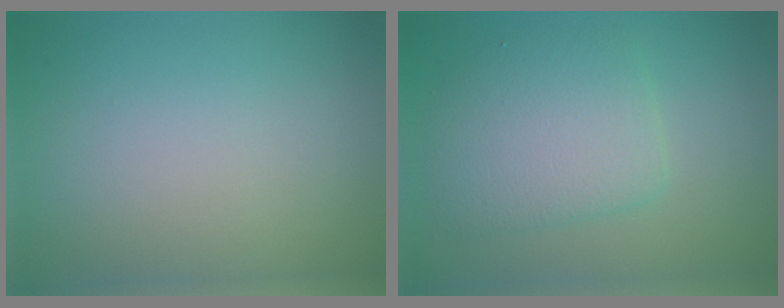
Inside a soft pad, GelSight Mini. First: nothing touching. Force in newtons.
{"total": 4.6, "press": 4.6, "slide": 0.1}